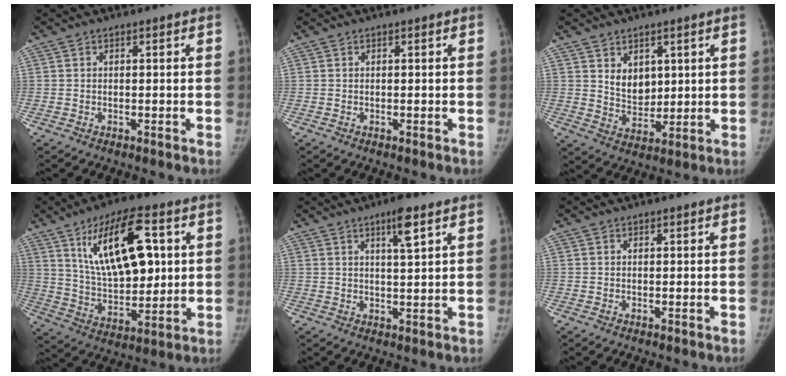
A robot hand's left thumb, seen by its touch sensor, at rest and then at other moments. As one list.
[{"total": 0.0}, {"total": 6.5, "force": [2.5, 4.7, 3.8], "torque": [-0.035, -0.025, 0.055]}, {"total": 18.7, "force": [6.3, 8.6, 15.4], "torque": [-0.222, -0.021, 0.117]}, {"total": 5.1, "force": [2.8, 0.6, 4.2], "torque": [-0.068, -0.015, 0.047]}, {"total": 0.0}]